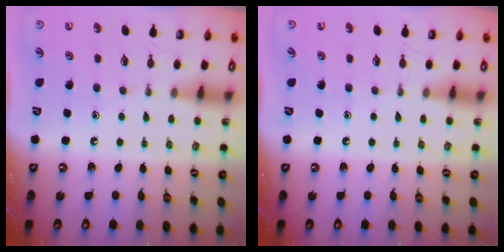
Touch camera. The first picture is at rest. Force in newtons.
{"total": 0.0}